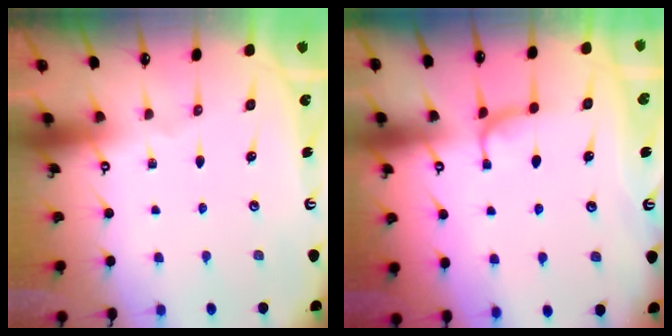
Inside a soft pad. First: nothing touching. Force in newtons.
{"total": 1.6, "press": 1.3, "slide": 0.8}